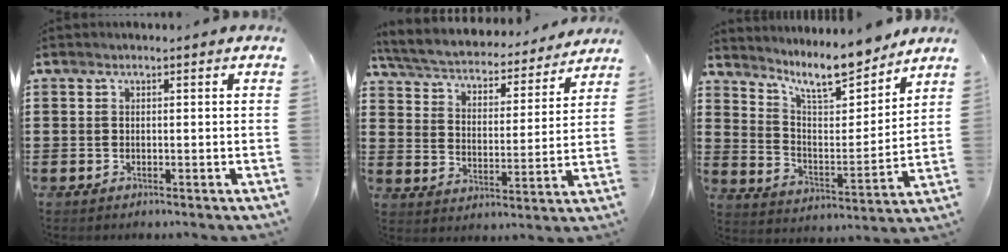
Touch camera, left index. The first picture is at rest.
{"total": 4.5, "force": [4.3, 0.5, 1.2], "torque": [-0.046, -0.033, 0.066]}
{"total": 10.7, "force": [9.1, 2.3, 5.2], "torque": [-0.106, -0.051, 0.157]}